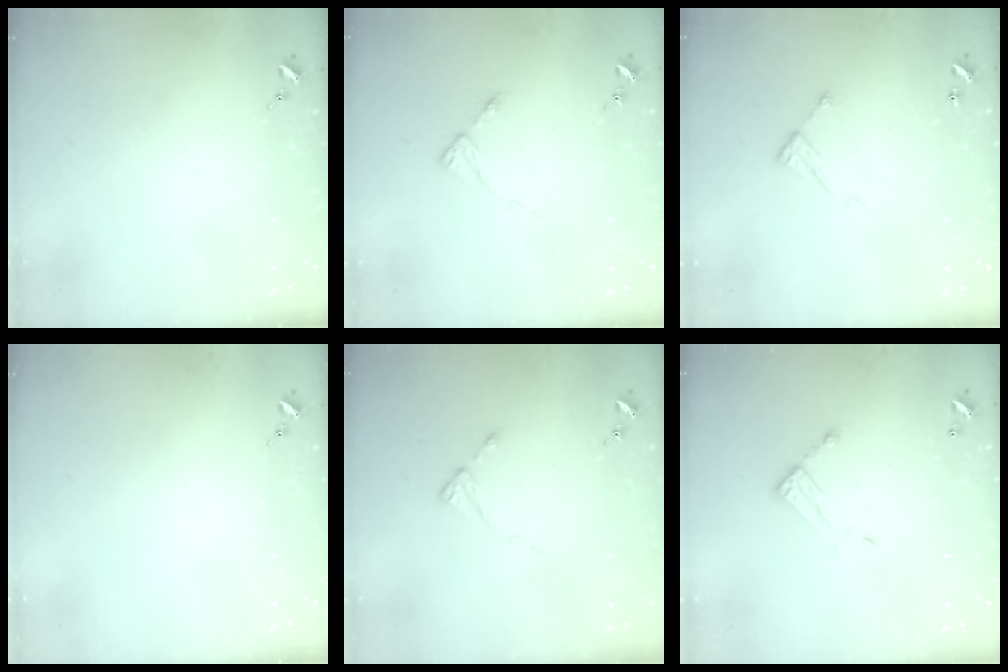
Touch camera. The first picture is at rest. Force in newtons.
{"total": 2.9, "press": 2.8, "slide": 0.4}
{"total": 7.1, "press": 7.1, "slide": 0.0}
{"total": 0.0}
{"total": 1.9, "press": 1.8, "slide": 0.3}
{"total": 7.2, "press": 7.2, "slide": 0.3}